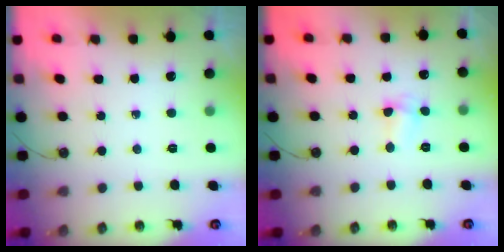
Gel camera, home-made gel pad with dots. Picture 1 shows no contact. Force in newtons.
{"total": 2.8, "press": 2.8, "slide": 0.5}